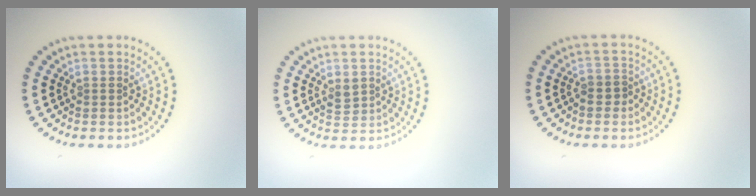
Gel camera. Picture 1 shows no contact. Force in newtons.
{"total": 1.5, "press": 1.5, "slide": 0.2}
{"total": 1.2, "press": 1.0, "slide": 0.7}